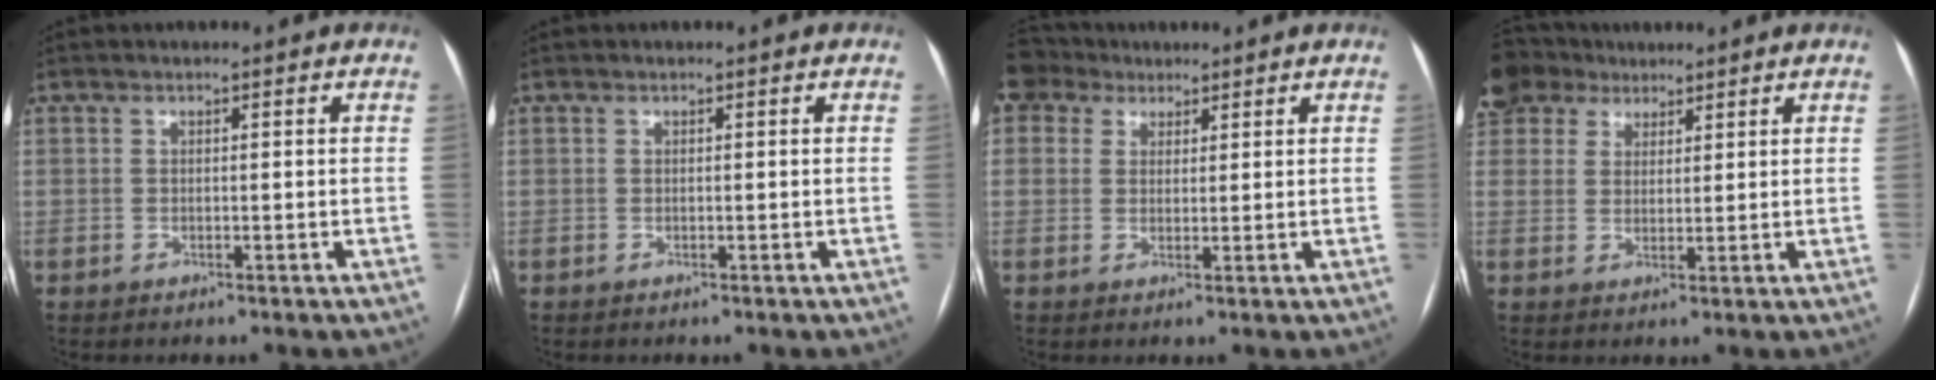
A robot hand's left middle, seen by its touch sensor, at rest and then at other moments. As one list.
[{"total": 0.0}, {"total": 2.6, "force": [2.3, 1.0, -0.7], "torque": [0.010, 0.011, 0.048]}, {"total": 5.3, "force": [4.6, 2.6, 0.0], "torque": [-0.005, 0.017, 0.096]}]